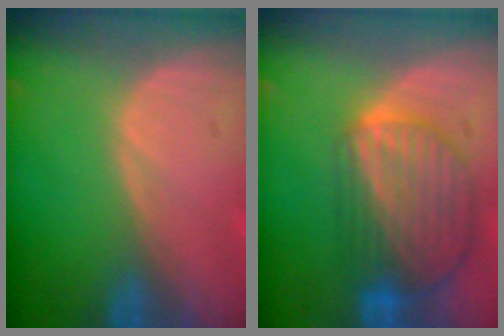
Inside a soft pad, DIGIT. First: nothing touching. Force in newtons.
{"total": 9.4, "press": 8.0, "slide": 5.0}